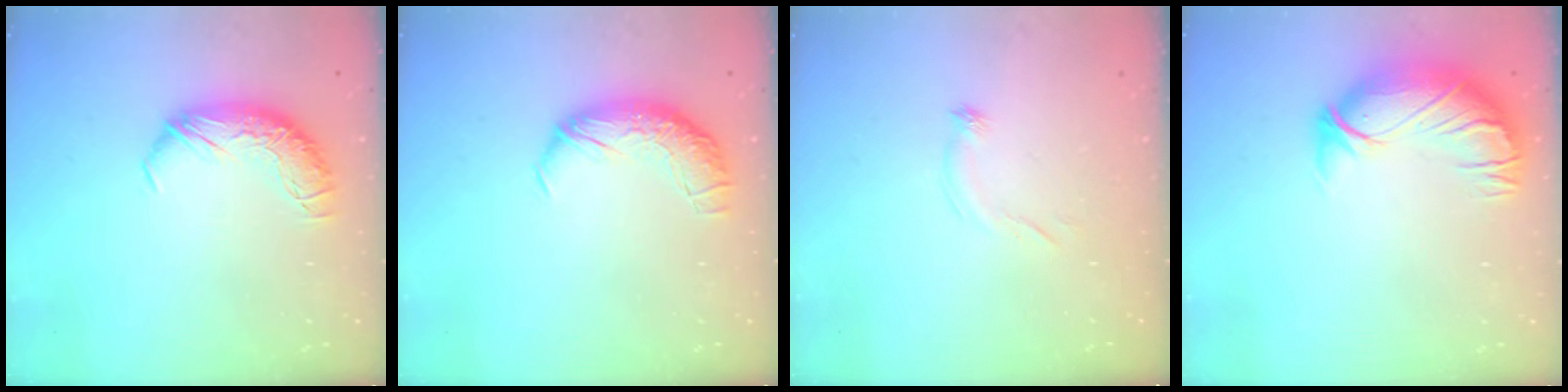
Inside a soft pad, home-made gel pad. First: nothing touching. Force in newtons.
{"total": 2.5, "press": 1.2, "slide": 2.2}
{"total": 7.1, "press": 7.1, "slide": 0.8}
{"total": 2.9, "press": 0.4, "slide": 2.9}